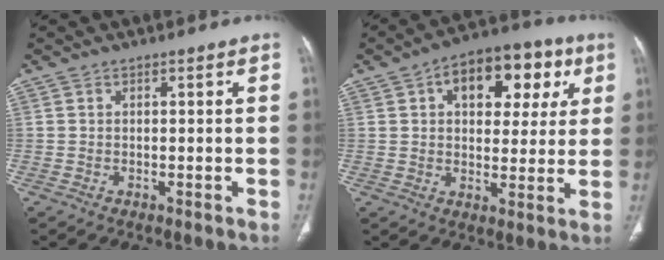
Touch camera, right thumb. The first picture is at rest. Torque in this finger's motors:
{"motor_torque": [1.20, 3.80, 1.09, 0.38, 0.07]}